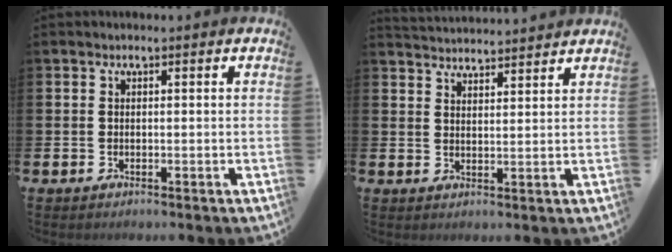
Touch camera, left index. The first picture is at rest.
{"total": 3.7, "force": [3.7, 0.0, -0.2], "torque": [-0.003, -0.024, 0.068]}